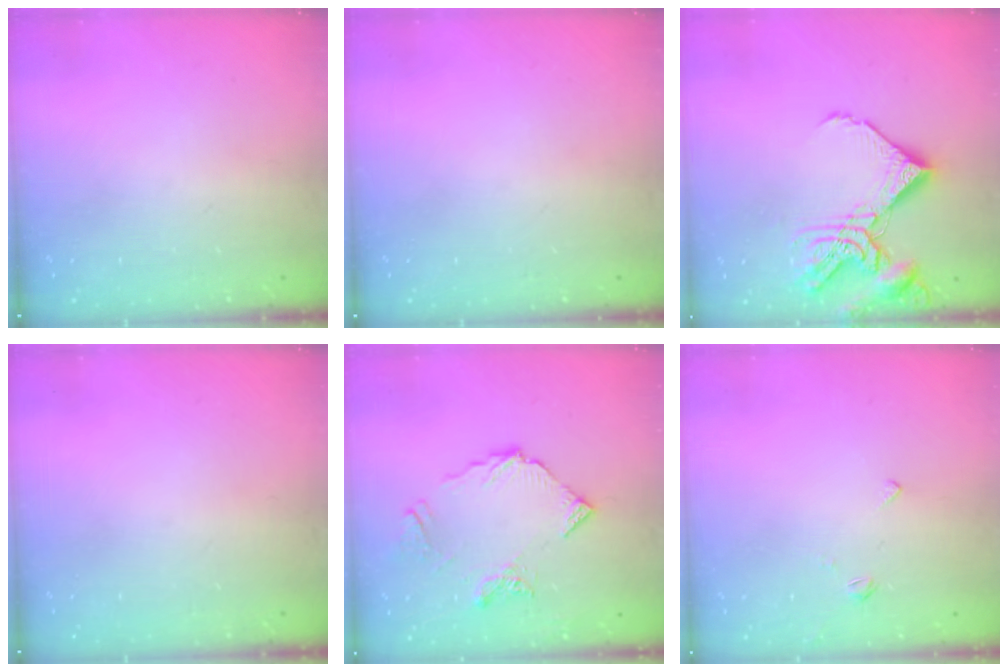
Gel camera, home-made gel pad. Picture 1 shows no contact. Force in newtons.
{"total": 0.0}
{"total": 12.9, "press": 12.8, "slide": 1.6}
{"total": 0.0}
{"total": 10.1, "press": 10.1, "slide": 1.1}
{"total": 2.7, "press": 2.7, "slide": 0.5}